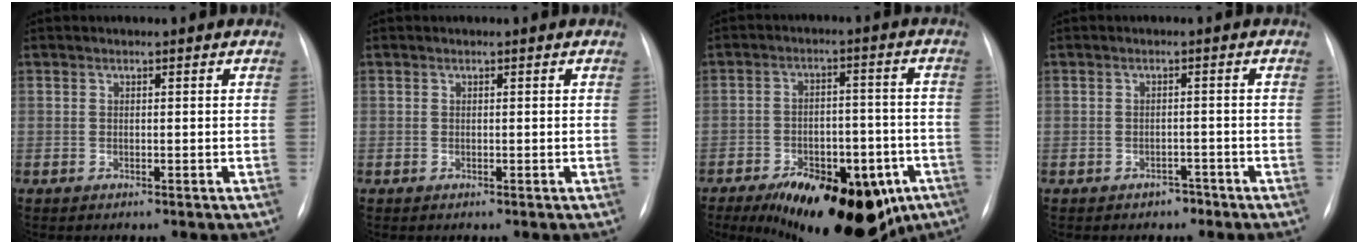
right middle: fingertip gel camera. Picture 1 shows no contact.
{"total": 0.0}
{"total": 22.1, "force": [-12.7, 10.1, 15.0], "torque": [-0.178, 0.010, -0.170]}
{"total": 1.5, "force": [-1.1, 1.0, 0.4], "torque": [-0.006, 0.007, -0.015]}